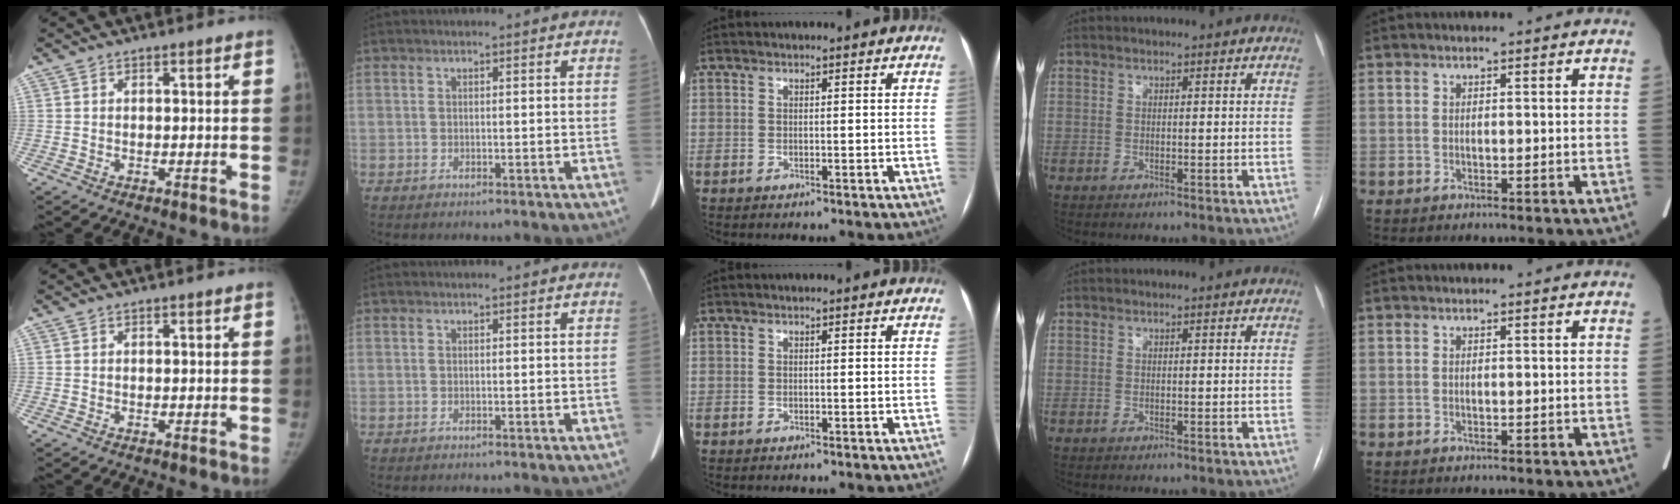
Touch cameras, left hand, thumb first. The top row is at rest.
{}